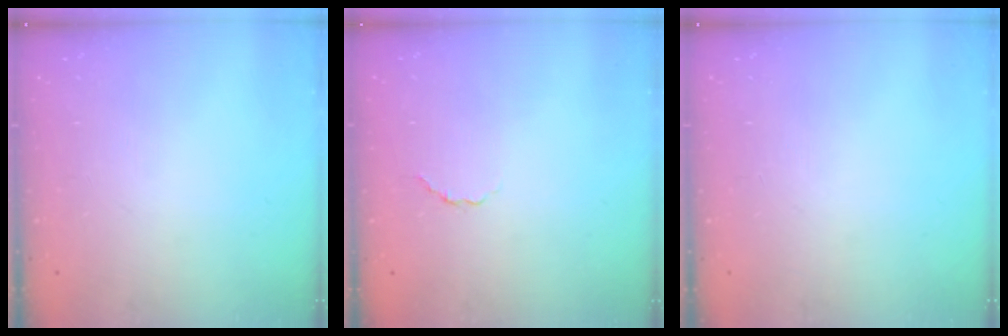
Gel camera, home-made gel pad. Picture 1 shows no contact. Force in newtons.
{"total": 1.8, "press": 1.6, "slide": 0.8}
{"total": 0.0}